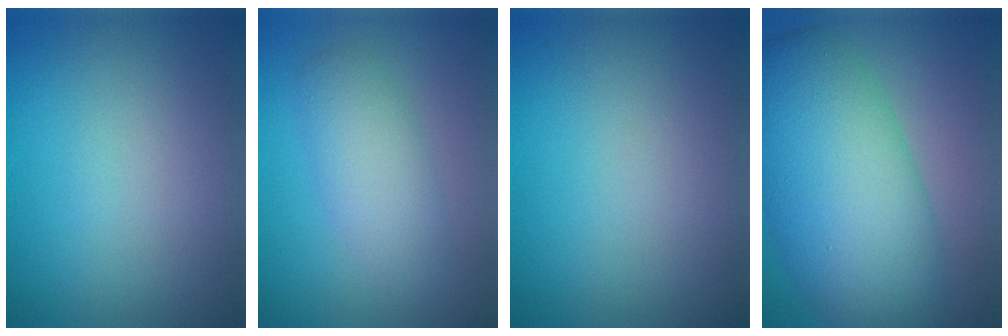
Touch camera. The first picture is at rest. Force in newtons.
{"total": 3.4, "press": 3.4, "slide": 0.2}
{"total": 0.0}
{"total": 10.9, "press": 10.9, "slide": 0.1}